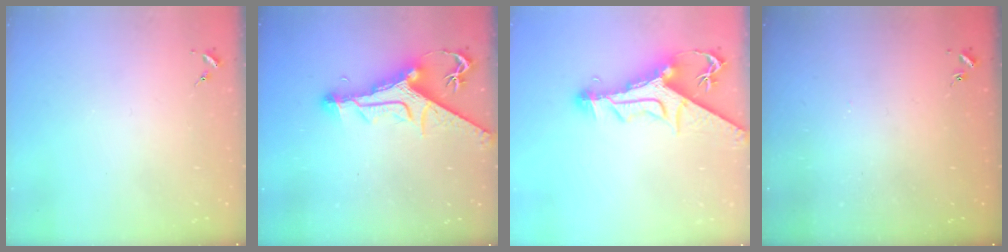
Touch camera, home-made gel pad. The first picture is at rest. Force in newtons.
{"total": 14.2, "press": 14.1, "slide": 1.7}
{"total": 13.8, "press": 13.7, "slide": 1.5}
{"total": 0.9, "press": 0.8, "slide": 0.2}